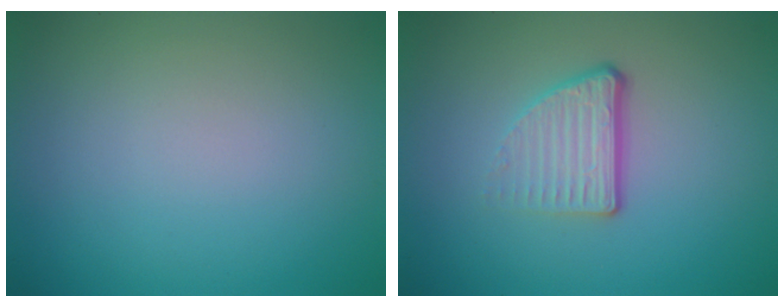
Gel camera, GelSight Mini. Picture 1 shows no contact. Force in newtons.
{"total": 3.6, "press": 2.3, "slide": 2.7}